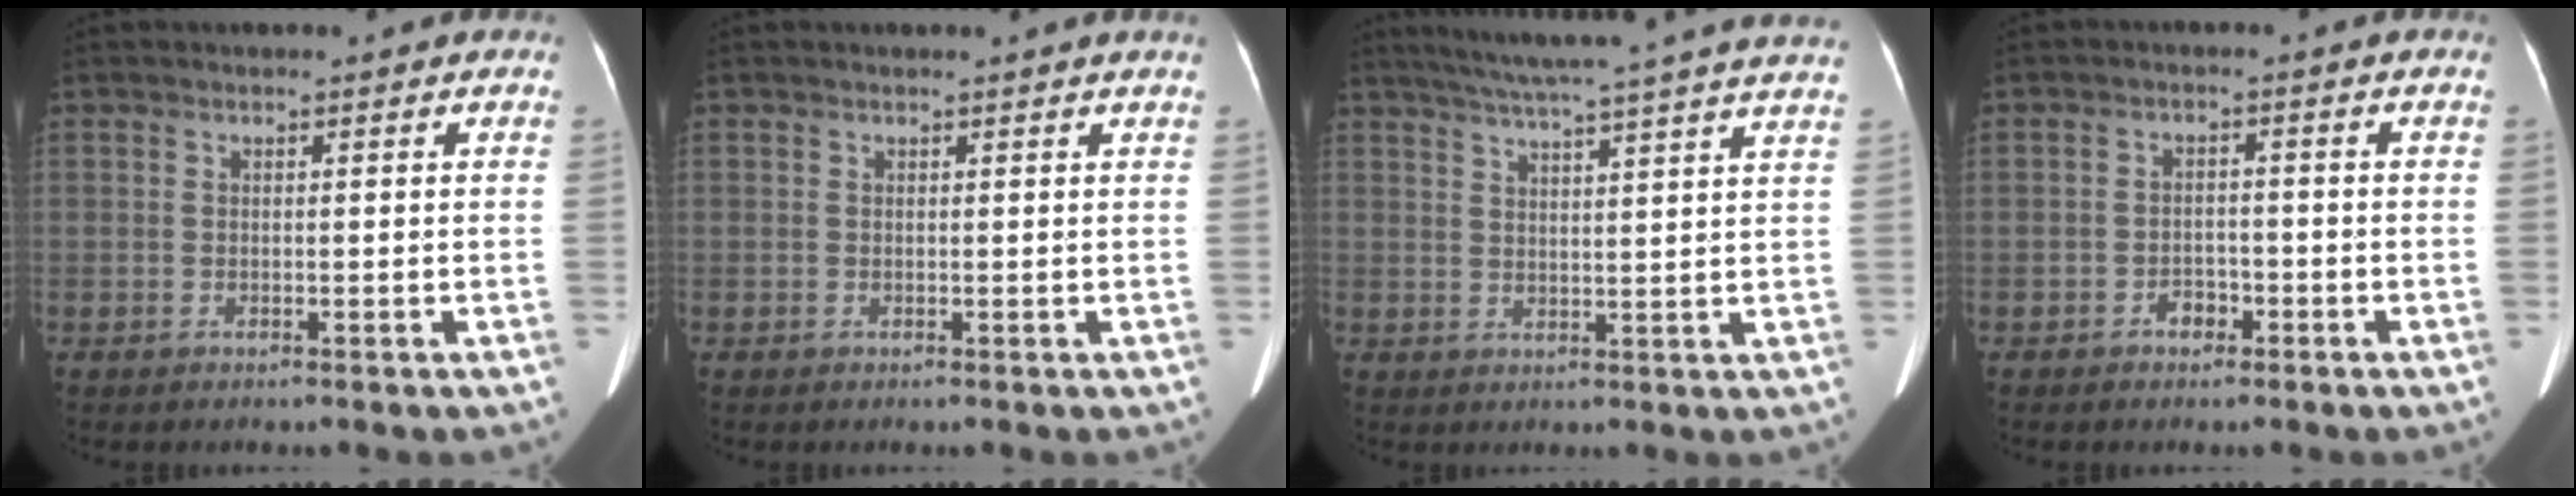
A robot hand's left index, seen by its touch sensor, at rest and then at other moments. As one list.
[{"total": 0.9, "force": [0.9, -0.1, 0.2], "torque": [-0.011, -0.004, 0.009]}, {"total": 20.5, "force": [18.1, -1.1, 9.5], "torque": [-0.154, -0.007, 0.229]}, {"total": 2.4, "force": [-1.7, 1.4, 1.0], "torque": [-0.014, 0.002, -0.027]}]